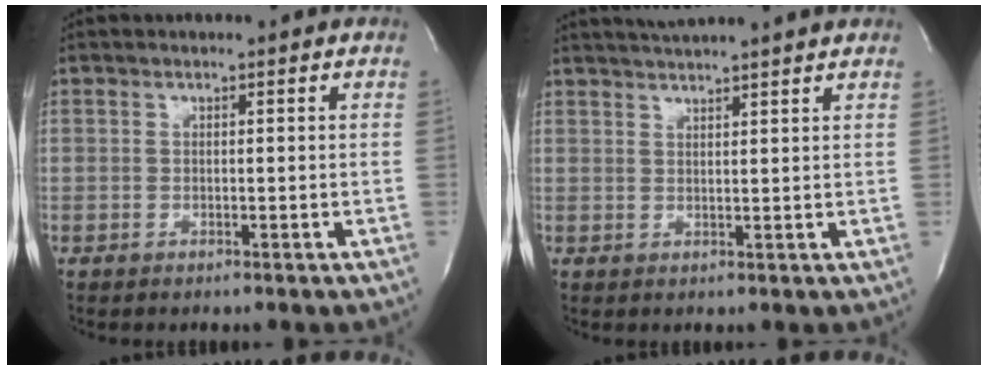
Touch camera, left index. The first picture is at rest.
{"total": 8.2, "force": [7.5, -0.6, 3.4], "torque": [-0.060, 0.029, 0.102]}